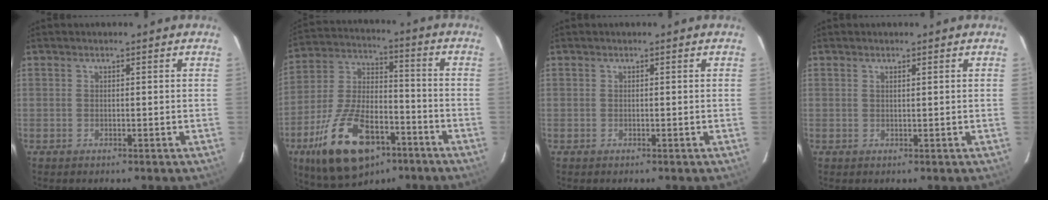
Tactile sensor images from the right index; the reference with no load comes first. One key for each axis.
{"total": 21.6, "fx": -11.7, "fy": 10.5, "fz": 14.8, "tx": -0.293, "ty": -0.010, "tz": -0.193}
{"total": 0.0}
{"total": 0.6, "fx": 0.4, "fy": -0.1, "fz": 0.4, "tx": -0.007, "ty": -0.001, "tz": 0.007}